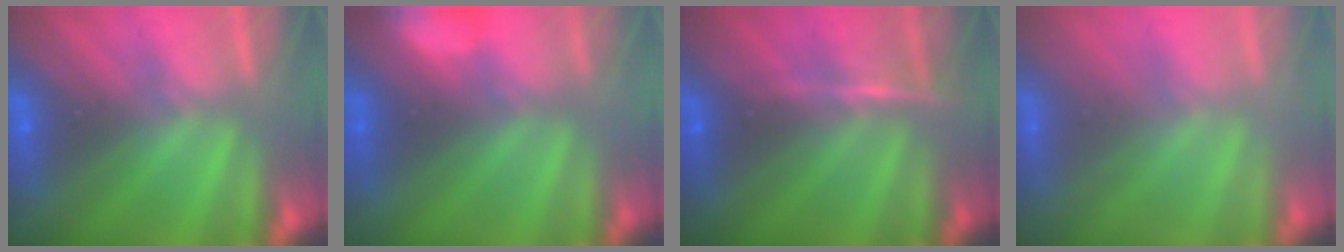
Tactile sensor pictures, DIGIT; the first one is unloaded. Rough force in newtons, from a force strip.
{"total": 7.0}
{"total": 2.9}
{"total": 2.1}